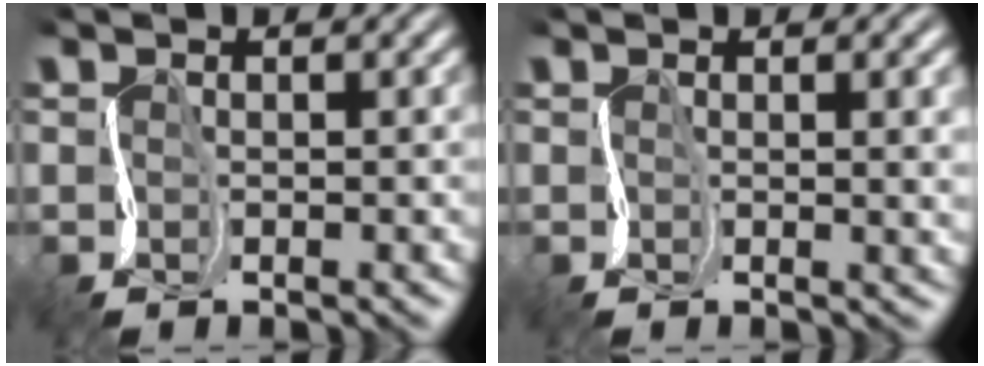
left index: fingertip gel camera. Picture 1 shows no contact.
{"total": 4.0, "force": [0.4, 1.7, 3.6], "torque": [-0.030, 0.001, 0.008]}